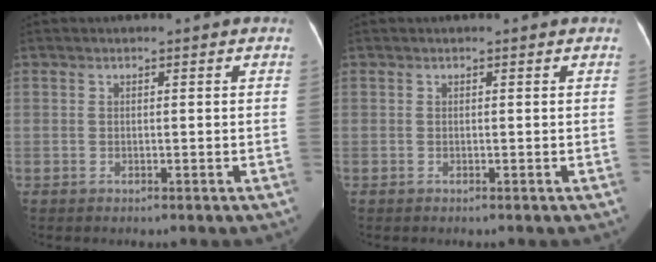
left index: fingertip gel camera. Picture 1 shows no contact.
{"total": 1.3, "force": [1.2, 0.2, 0.5], "torque": [-0.003, 0.002, 0.009]}